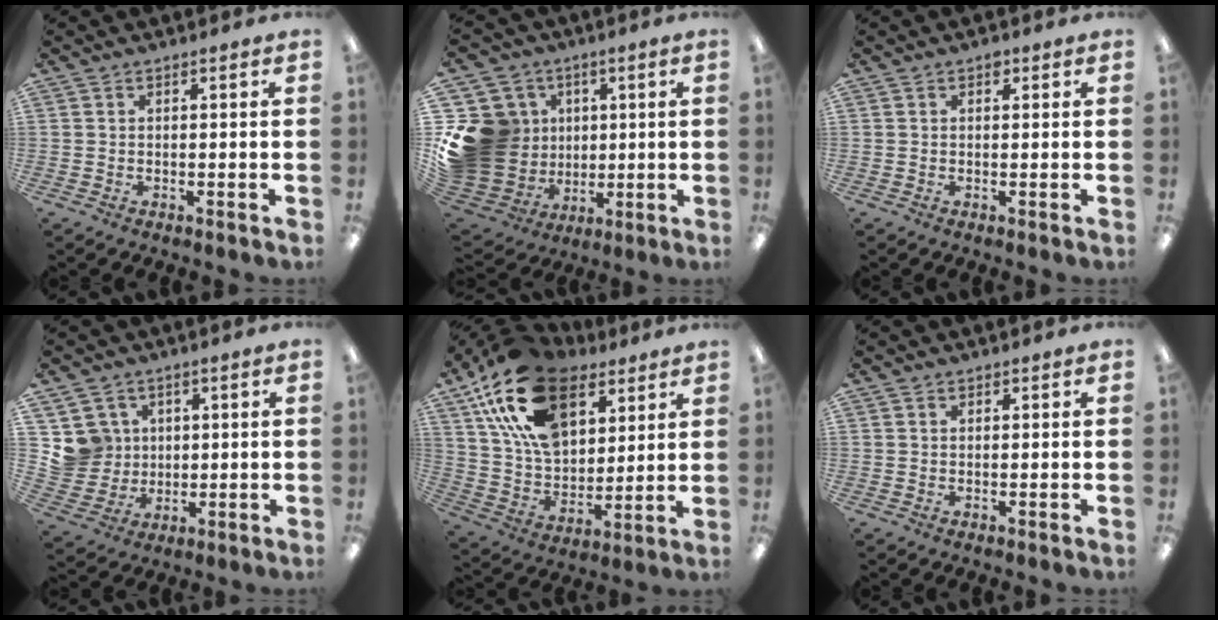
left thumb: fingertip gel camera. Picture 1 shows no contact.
{"total": 22.0, "force": [1.9, 19.5, 9.9], "torque": [-0.225, -0.013, 0.081]}
{"total": 1.2, "force": [0.7, 0.8, 0.6], "torque": [-0.005, 0.000, 0.010]}
{"total": 8.4, "force": [3.0, 7.8, 0.4], "torque": [-0.028, -0.006, 0.064]}
{"total": 22.6, "force": [12.5, 13.2, 13.4], "torque": [-0.260, -0.049, 0.227]}
{"total": 0.6, "force": [0.5, 0.4, 0.1], "torque": [-0.002, 0.002, 0.009]}